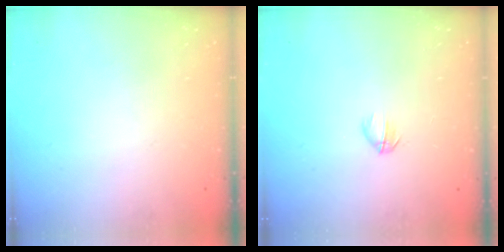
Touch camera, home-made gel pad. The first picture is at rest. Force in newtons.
{"total": 3.0, "press": 2.9, "slide": 0.9}